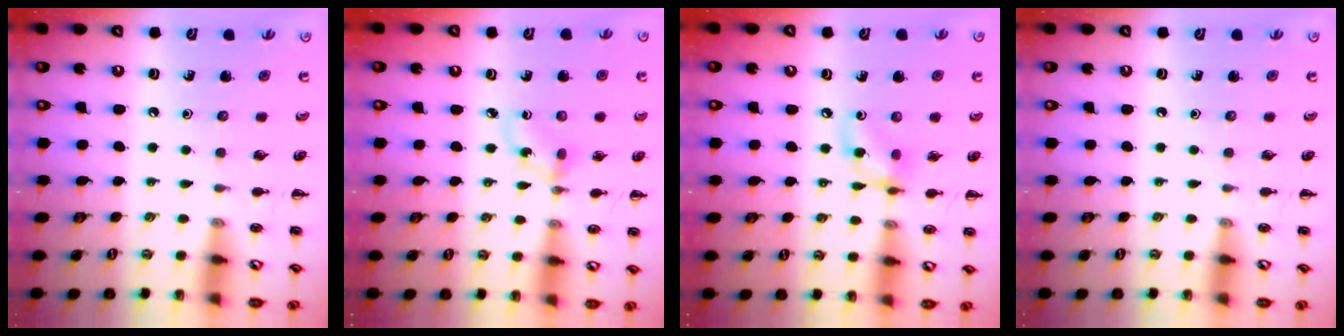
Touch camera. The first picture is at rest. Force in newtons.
{"total": 2.9, "press": 2.9, "slide": 0.7}
{"total": 7.7, "press": 7.7, "slide": 0.6}
{"total": 0.0}